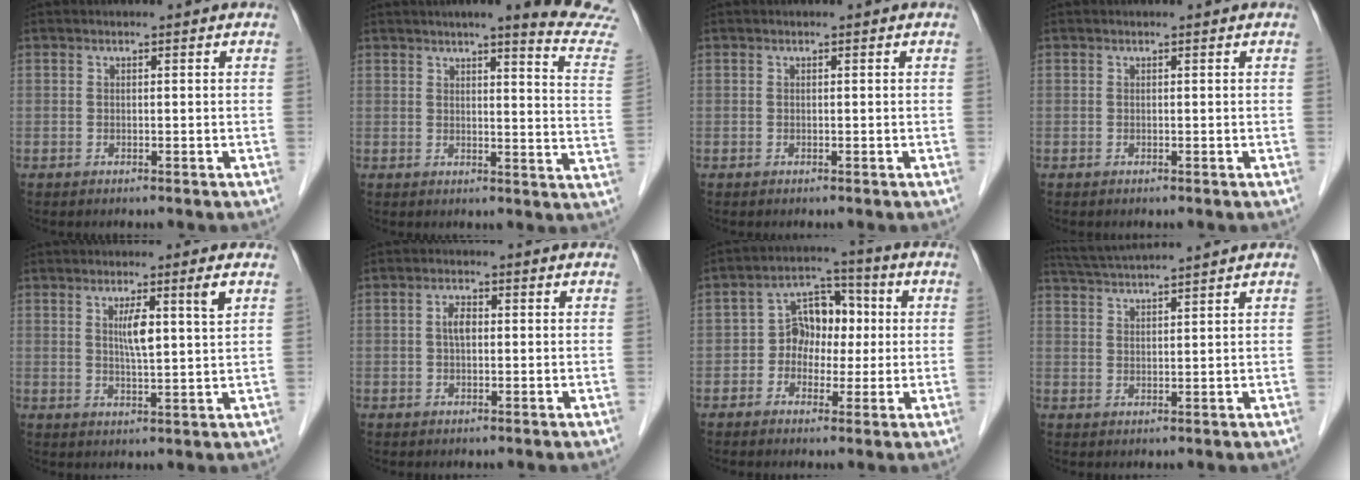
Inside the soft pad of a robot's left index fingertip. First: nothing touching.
{"total": 14.3, "force": [13.0, -1.0, 5.8], "torque": [-0.067, -0.081, 0.131]}
{"total": 0.0}
{"total": 0.0}
{"total": 5.9, "force": [2.2, -0.4, 5.4], "torque": [-0.092, 0.002, 0.037]}
{"total": 2.3, "force": [0.1, 1.1, 2.0], "torque": [-0.041, 0.009, 0.002]}
{"total": 7.3, "force": [-0.3, 5.7, 4.5], "torque": [-0.071, 0.029, -0.009]}
{"total": 6.6, "force": [6.0, -1.6, 2.1], "torque": [-0.041, 0.018, 0.106]}